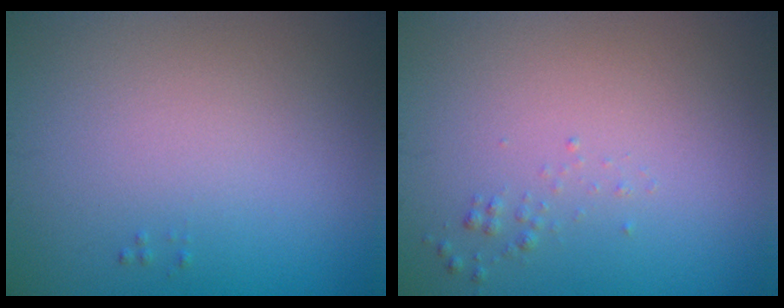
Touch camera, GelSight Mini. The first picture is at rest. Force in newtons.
{"total": 0.6, "press": 0.6, "slide": 0.0}